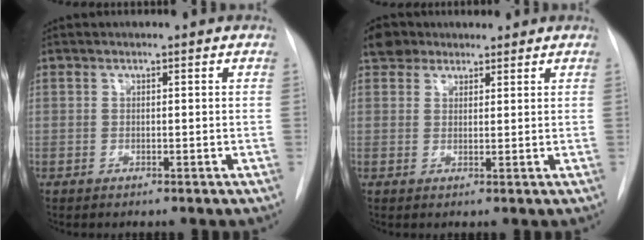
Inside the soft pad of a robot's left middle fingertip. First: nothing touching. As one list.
[{"total": 4.4, "force": [3.4, 2.6, 0.8], "torque": [-0.019, 0.024, 0.059]}]